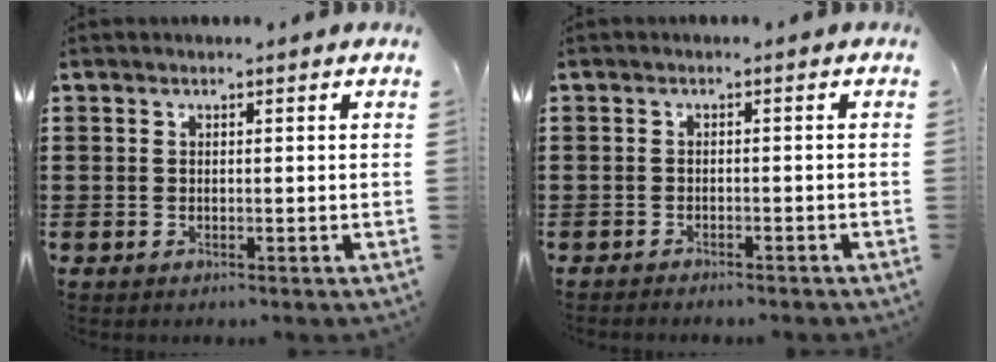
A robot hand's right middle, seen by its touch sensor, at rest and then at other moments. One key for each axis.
{"total": 1.0, "fx": -1.0, "fy": 0.0, "fz": 0.1, "tx": -0.003, "ty": 0.000, "tz": -0.021}